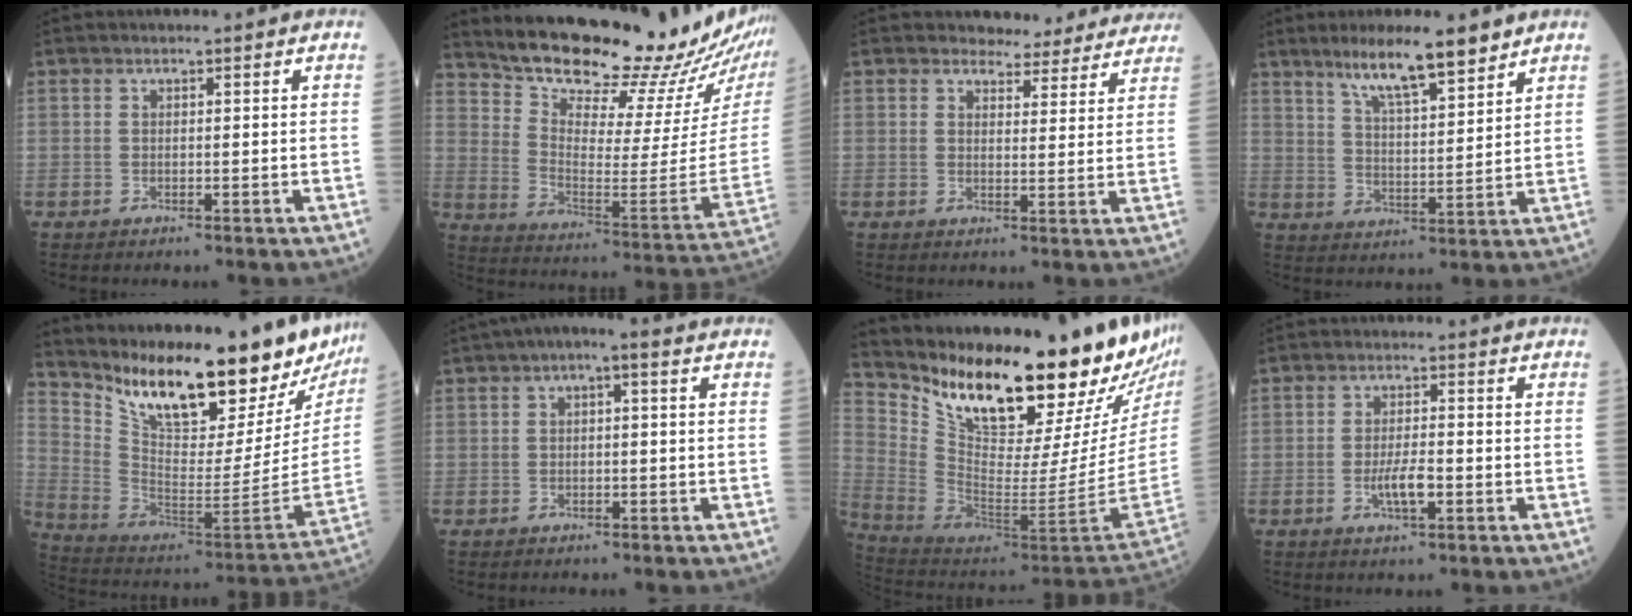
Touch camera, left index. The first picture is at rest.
{"total": 23.7, "force": [22.5, 3.0, 7.0], "torque": [-0.125, -0.104, 0.307]}
{"total": 9.4, "force": [8.9, 2.8, 0.9], "torque": [0.014, -0.008, 0.086]}
{"total": 10.0, "force": [7.6, 1.3, 6.4], "torque": [-0.110, 0.004, 0.132]}
{"total": 28.3, "force": [22.1, 6.9, 16.4], "torque": [-0.283, -0.049, 0.326]}
{"total": 3.3, "force": [1.1, 0.9, 3.0], "torque": [-0.046, 0.019, 0.012]}
{"total": 30.9, "force": [24.0, 3.5, 19.1], "torque": [-0.326, -0.097, 0.356]}
{"total": 3.9, "force": [-1.2, 0.9, 3.6], "torque": [-0.073, -0.001, -0.022]}